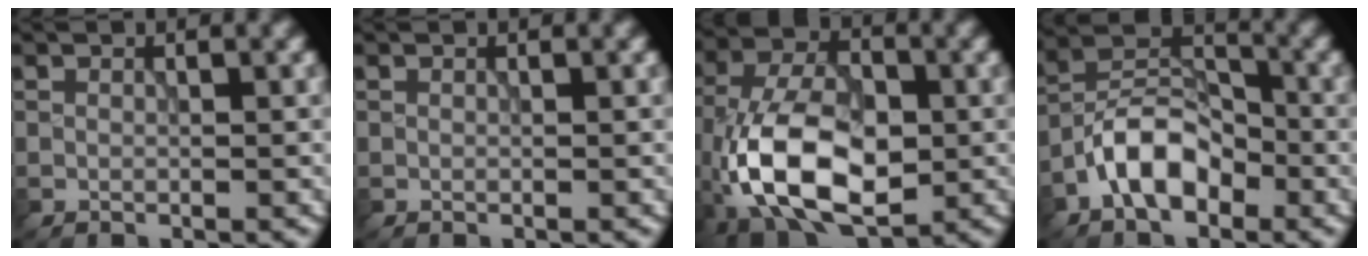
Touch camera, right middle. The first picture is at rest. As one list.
[{"total": 0.0}, {"total": 12.8, "force": [-3.6, 7.4, 9.8], "torque": [-0.193, -0.002, -0.078]}, {"total": 6.0, "force": [-3.1, 3.4, 3.9], "torque": [-0.065, 0.014, -0.065]}]